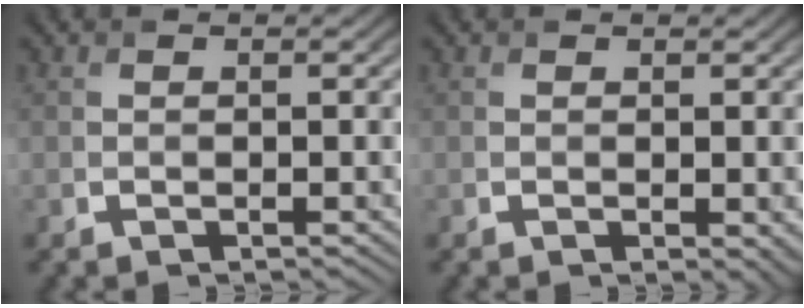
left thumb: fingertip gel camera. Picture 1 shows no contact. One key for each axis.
{"total": 0.5, "fx": -0.2, "fy": 0.2, "fz": 0.5, "tx": -0.004, "ty": -0.003, "tz": 0.004}